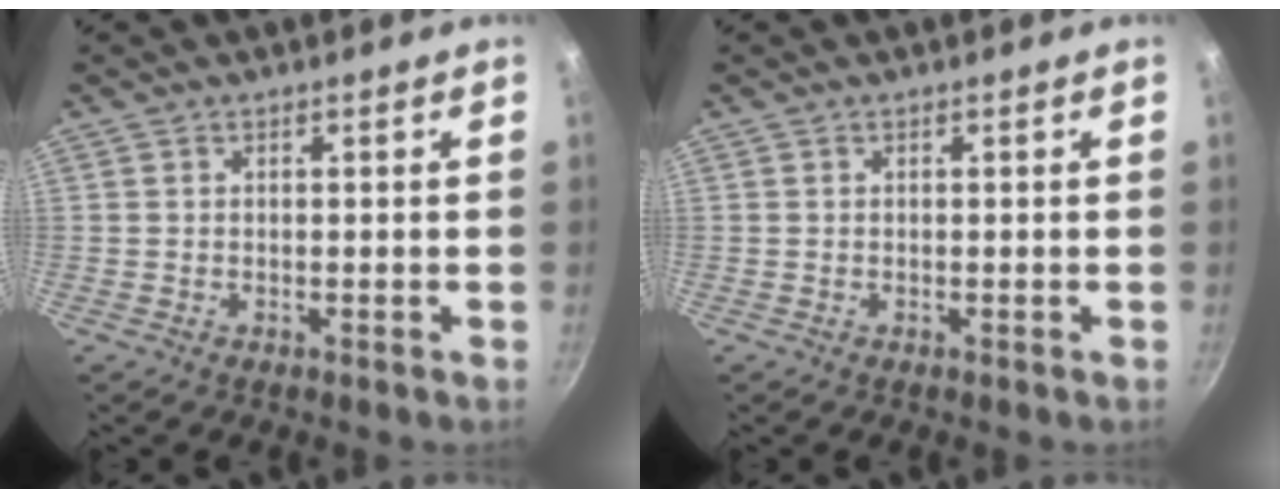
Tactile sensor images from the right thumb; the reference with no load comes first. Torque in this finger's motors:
{"motor_torque": [0.00, 0.00, 0.07, 0.07, -0.02]}